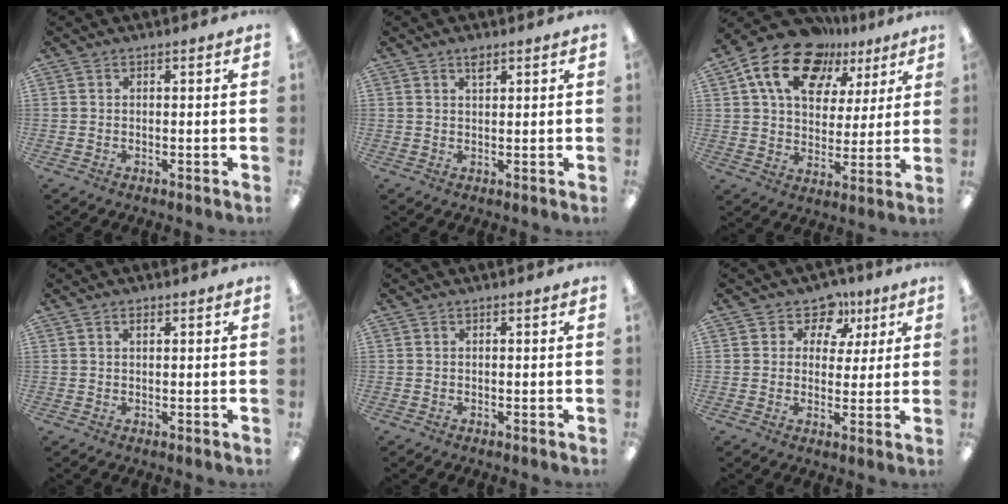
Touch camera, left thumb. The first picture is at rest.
{"total": 2.1, "force": [1.5, 0.8, 1.3], "torque": [-0.023, -0.002, 0.025]}
{"total": 18.0, "force": [10.7, 11.3, 9.1], "torque": [-0.162, -0.049, 0.193]}
{"total": 1.0, "force": [0.7, 0.5, 0.6], "torque": [-0.012, 0.002, 0.012]}
{"total": 0.0}
{"total": 7.5, "force": [4.1, 5.9, 2.1], "torque": [-0.032, -0.028, 0.071]}